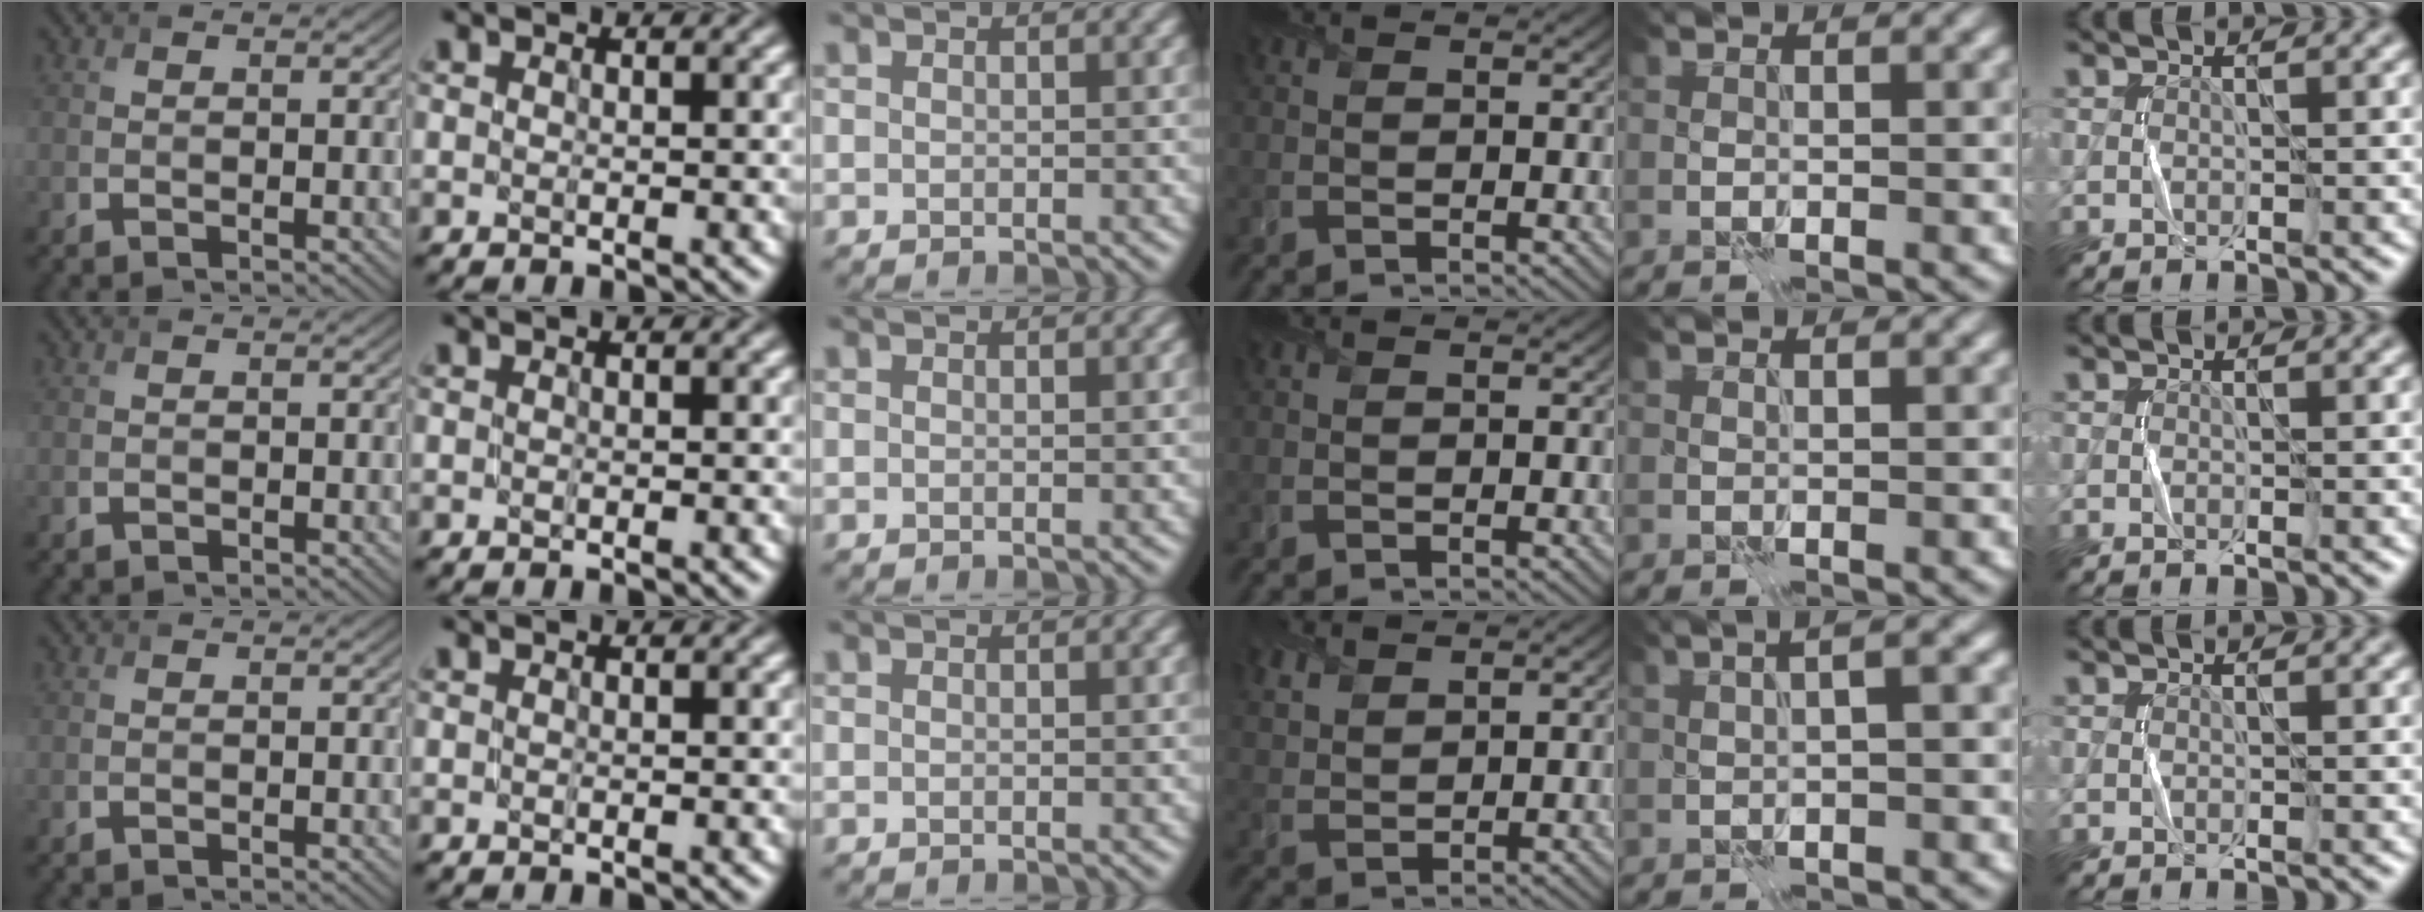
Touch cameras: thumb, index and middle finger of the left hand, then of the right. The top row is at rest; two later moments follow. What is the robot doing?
{"motion": "fold", "object": "shorts"}